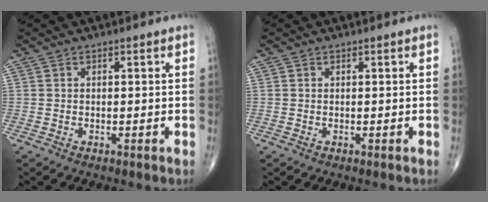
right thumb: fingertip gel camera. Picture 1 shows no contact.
{"total": 0.0}